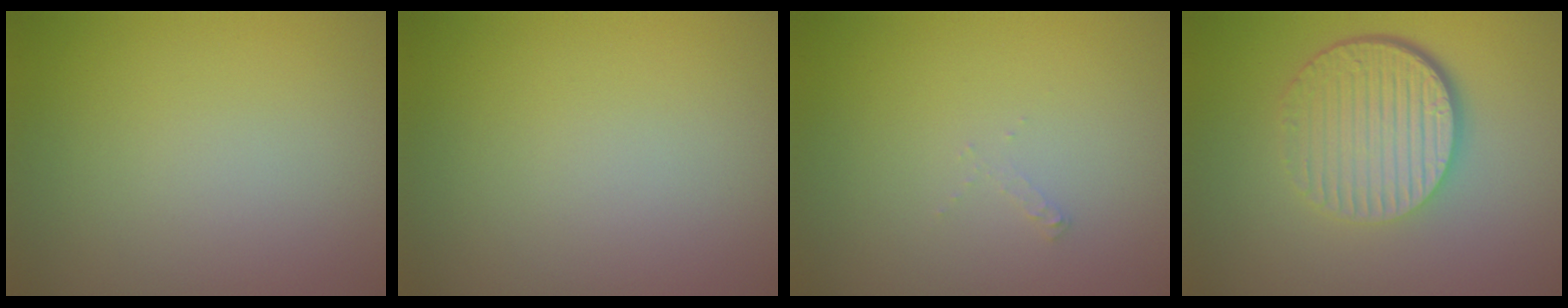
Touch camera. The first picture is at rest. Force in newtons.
{"total": 0.0}
{"total": 0.5, "press": 0.5, "slide": 0.1}
{"total": 6.9, "press": 4.5, "slide": 5.3}